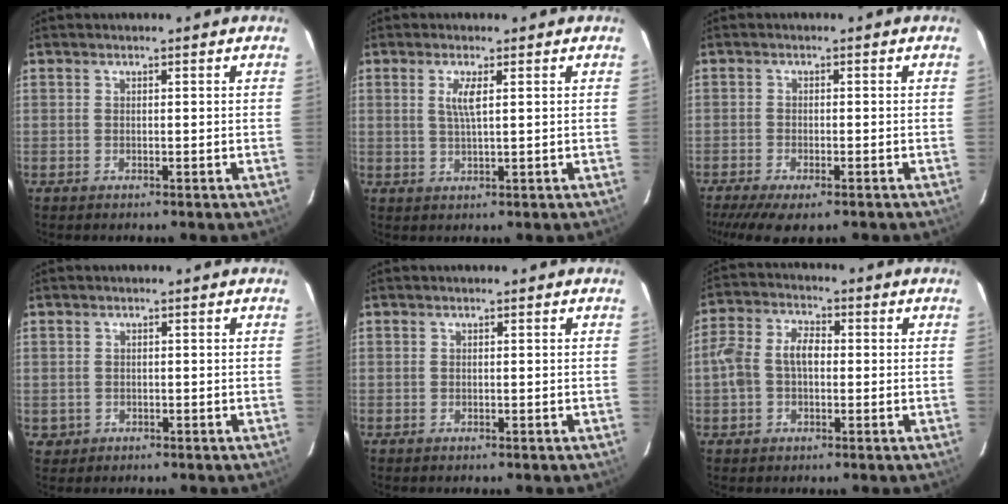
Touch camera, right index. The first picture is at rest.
{"total": 3.1, "force": [1.0, 0.2, 2.9], "torque": [-0.058, -0.001, 0.017]}
{"total": 9.2, "force": [-6.8, 2.6, 5.6], "torque": [-0.129, -0.032, -0.114]}
{"total": 2.1, "force": [-0.3, 2.1, 0.2], "torque": [-0.005, 0.002, 0.000]}
{"total": 0.0}
{"total": 7.4, "force": [-0.4, 4.9, 5.5], "torque": [-0.119, 0.021, -0.008]}